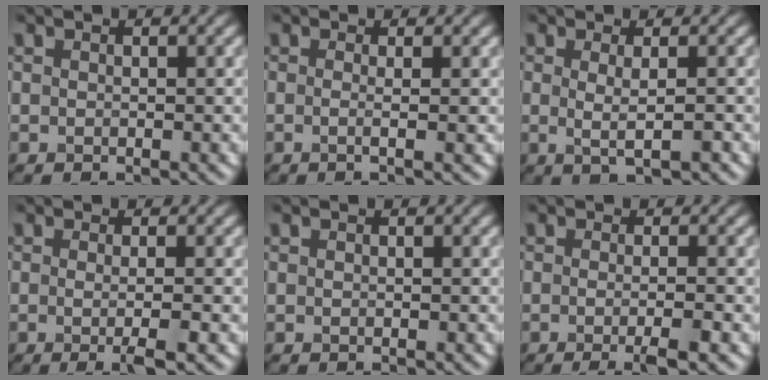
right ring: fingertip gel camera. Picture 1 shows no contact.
{"total": 2.4, "force": [0.1, 0.9, 2.2], "torque": [-0.022, -0.004, -0.022]}
{"total": 2.3, "force": [0.0, 0.5, 2.2], "torque": [-0.039, -0.005, 0.001]}
{"total": 3.3, "force": [-0.5, 0.8, 3.1], "torque": [-0.044, -0.008, -0.010]}
{"total": 0.0}
{"total": 3.6, "force": [-1.1, 0.9, 3.3], "torque": [-0.046, -0.010, -0.020]}